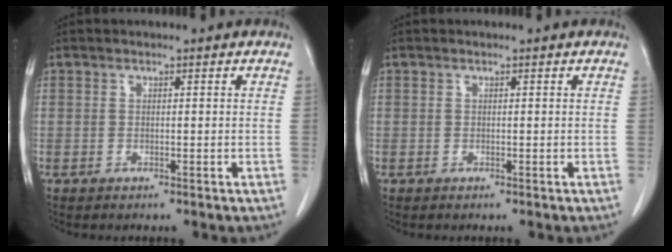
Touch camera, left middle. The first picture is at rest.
{"total": 0.0}